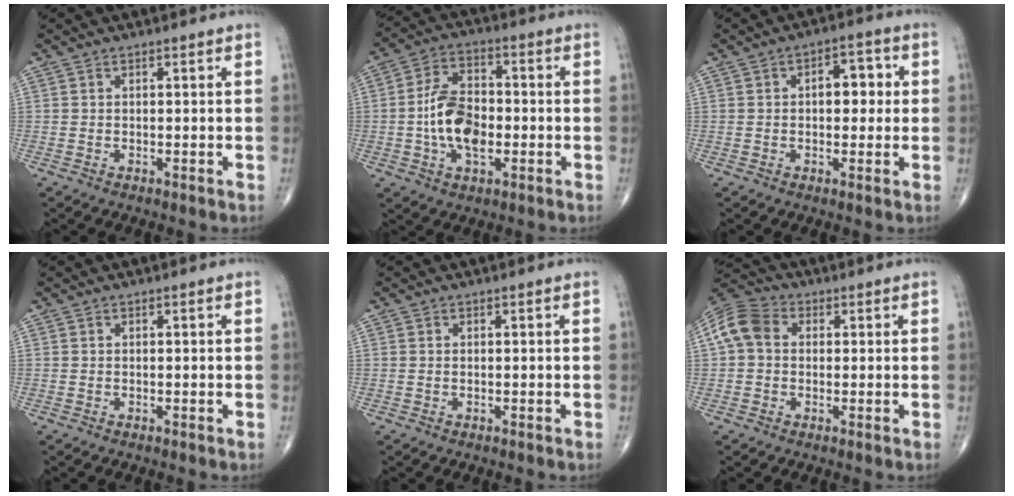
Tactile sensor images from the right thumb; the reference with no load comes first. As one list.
[{"total": 11.5, "force": [-1.6, 6.5, 9.3], "torque": [-0.158, 0.015, -0.033]}, {"total": 6.3, "force": [0.8, 3.5, 5.2], "torque": [-0.050, 0.016, 0.007]}, {"total": 0.0}, {"total": 0.0}, {"total": 8.0, "force": [1.0, 6.3, 4.9], "torque": [-0.098, 0.026, 0.008]}]